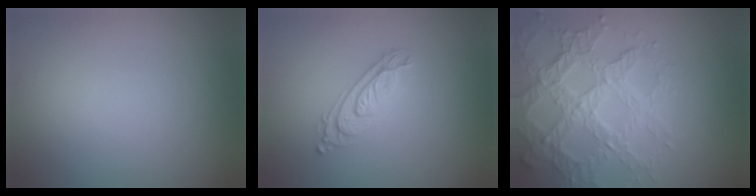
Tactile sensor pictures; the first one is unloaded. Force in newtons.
{"total": 2.8, "press": 2.2, "slide": 1.7}
{"total": 7.4, "press": 5.2, "slide": 5.2}